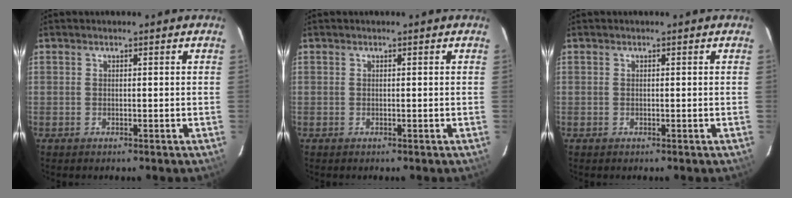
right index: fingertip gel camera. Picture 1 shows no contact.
{"total": 0.0}
{"total": 0.0}